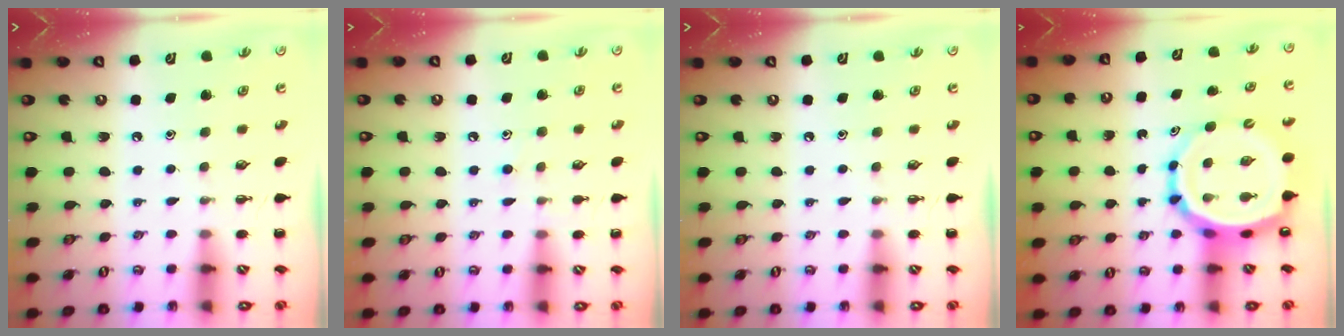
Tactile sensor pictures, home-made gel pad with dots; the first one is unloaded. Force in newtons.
{"total": 6.8, "press": 6.5, "slide": 2.0}
{"total": 0.0}
{"total": 10.8, "press": 10.4, "slide": 3.0}